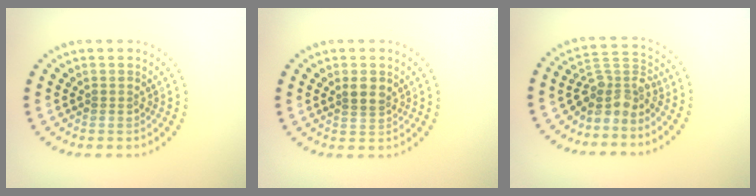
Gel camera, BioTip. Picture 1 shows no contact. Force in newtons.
{"total": 1.9, "press": 1.7, "slide": 0.9}
{"total": 3.6, "press": 2.7, "slide": 2.4}